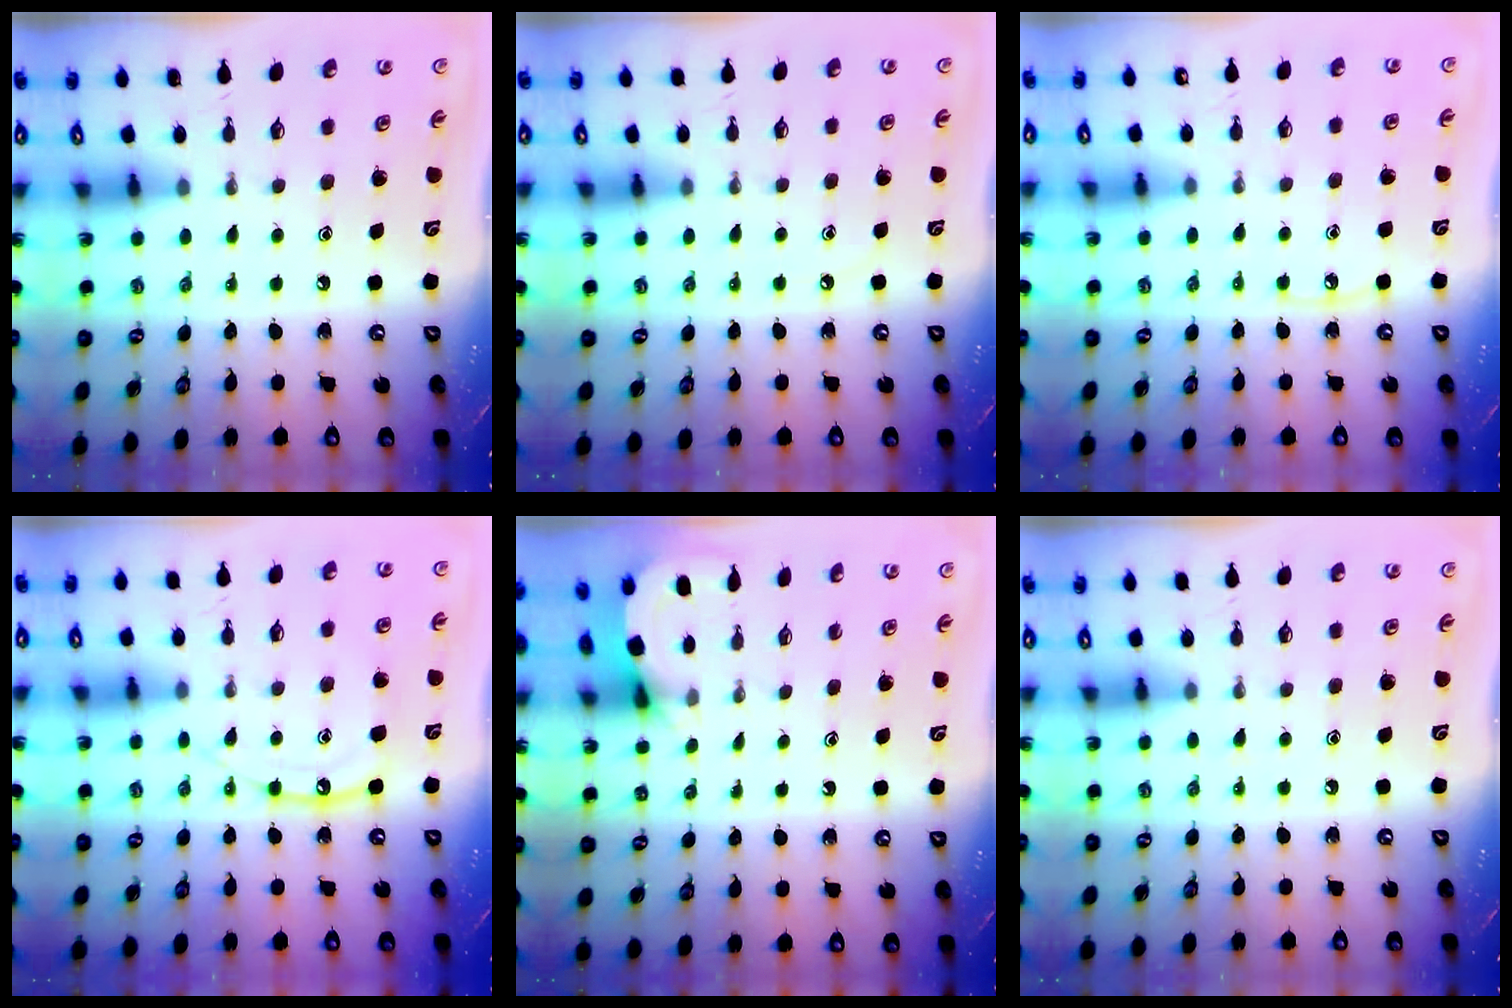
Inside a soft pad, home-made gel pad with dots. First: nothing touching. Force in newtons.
{"total": 2.7, "press": 2.7, "slide": 0.4}
{"total": 3.7, "press": 3.7, "slide": 0.5}
{"total": 11.8, "press": 11.7, "slide": 1.1}
{"total": 3.5, "press": 3.4, "slide": 0.4}
{"total": 5.9, "press": 5.8, "slide": 0.8}